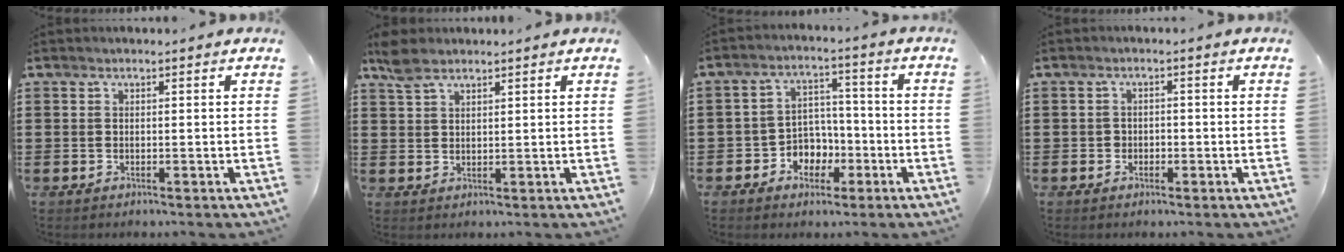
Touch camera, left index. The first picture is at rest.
{"total": 3.6, "force": [2.7, 1.5, 1.8], "torque": [-0.043, 0.006, 0.051]}
{"total": 5.1, "force": [-2.2, 4.4, 1.3], "torque": [-0.036, 0.014, -0.042]}
{"total": 1.3, "force": [-0.5, 1.1, 0.4], "torque": [-0.012, 0.003, -0.013]}